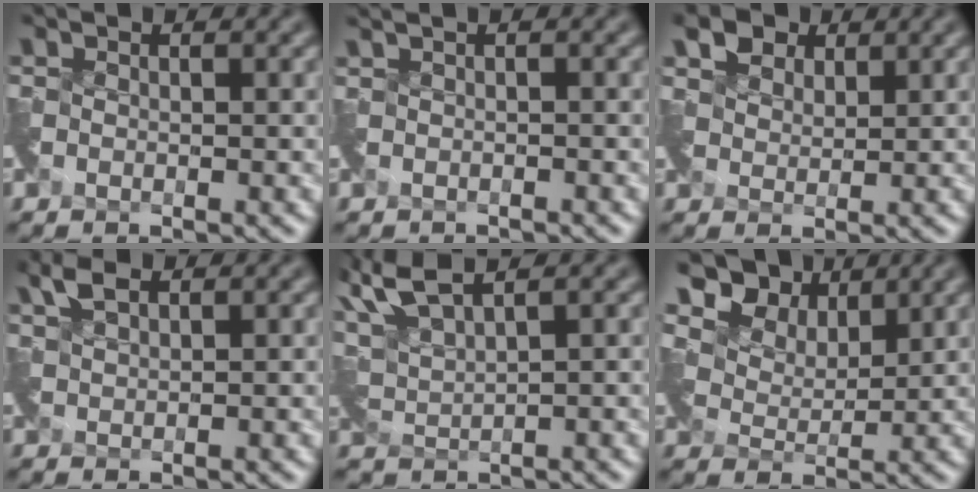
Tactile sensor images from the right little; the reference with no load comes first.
{"total": 1.4, "force": [-0.6, 0.6, 1.1], "torque": [-0.021, -0.016, -0.013]}
{"total": 3.7, "force": [2.6, 2.5, 1.1], "torque": [-0.038, 0.006, 0.045]}
{"total": 2.0, "force": [1.7, 0.6, 0.8], "torque": [-0.025, 0.009, 0.038]}
{"total": 4.6, "force": [3.9, 0.9, 2.3], "torque": [-0.062, 0.017, 0.084]}
{"total": 8.2, "force": [6.3, 4.0, 3.2], "torque": [-0.075, -0.006, 0.107]}